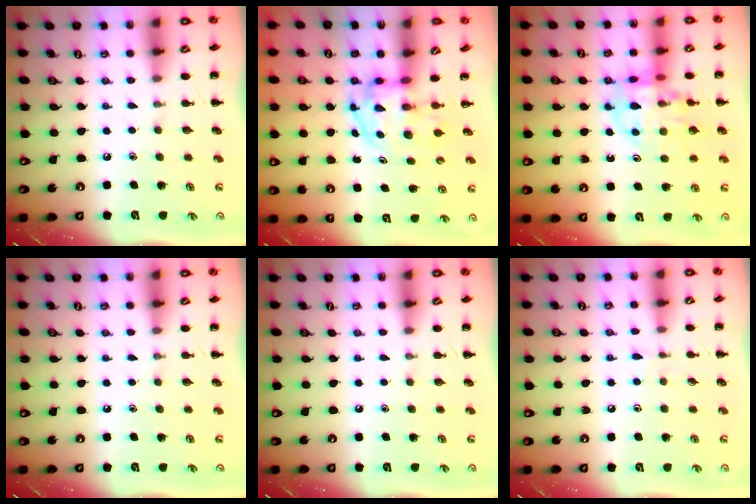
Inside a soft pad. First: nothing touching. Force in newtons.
{"total": 3.4, "press": 3.4, "slide": 0.4}
{"total": 12.2, "press": 11.9, "slide": 2.7}
{"total": 0.0}
{"total": 0.0}
{"total": 4.2, "press": 3.7, "slide": 1.8}